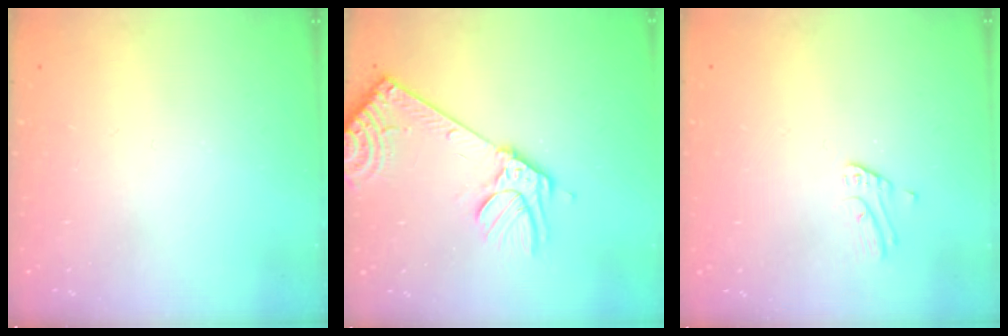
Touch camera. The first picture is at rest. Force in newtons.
{"total": 15.3, "press": 14.9, "slide": 3.5}
{"total": 2.4, "press": 2.4, "slide": 0.1}